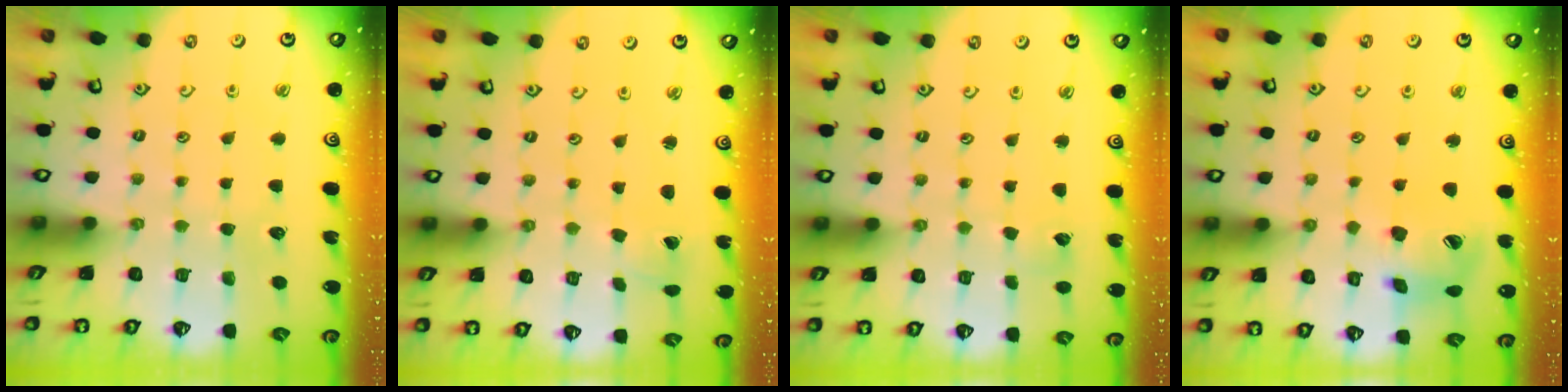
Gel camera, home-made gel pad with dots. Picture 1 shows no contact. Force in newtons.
{"total": 1.7, "press": 1.7, "slide": 0.3}
{"total": 2.8, "press": 2.8, "slide": 0.2}
{"total": 13.9, "press": 13.8, "slide": 1.9}